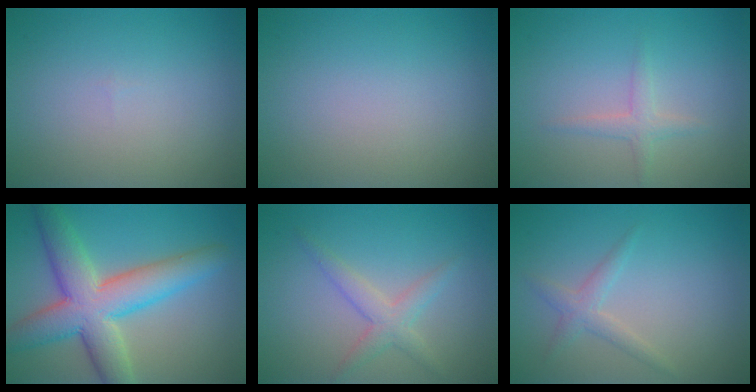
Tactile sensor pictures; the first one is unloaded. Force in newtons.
{"total": 0.0}
{"total": 1.5, "press": 1.5, "slide": 0.1}
{"total": 8.7, "press": 8.7, "slide": 0.5}
{"total": 2.5, "press": 2.5, "slide": 0.1}
{"total": 1.7, "press": 1.7, "slide": 0.1}